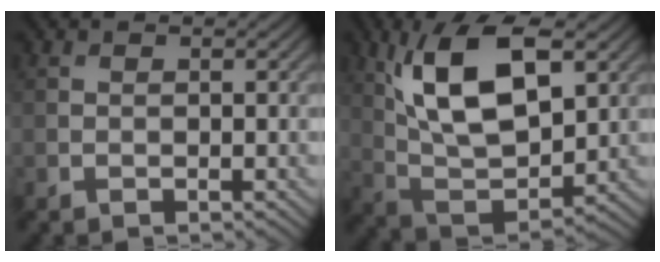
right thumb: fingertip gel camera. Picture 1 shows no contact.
{"total": 13.6, "force": [4.9, 6.3, 11.0], "torque": [-0.221, 0.003, 0.095]}